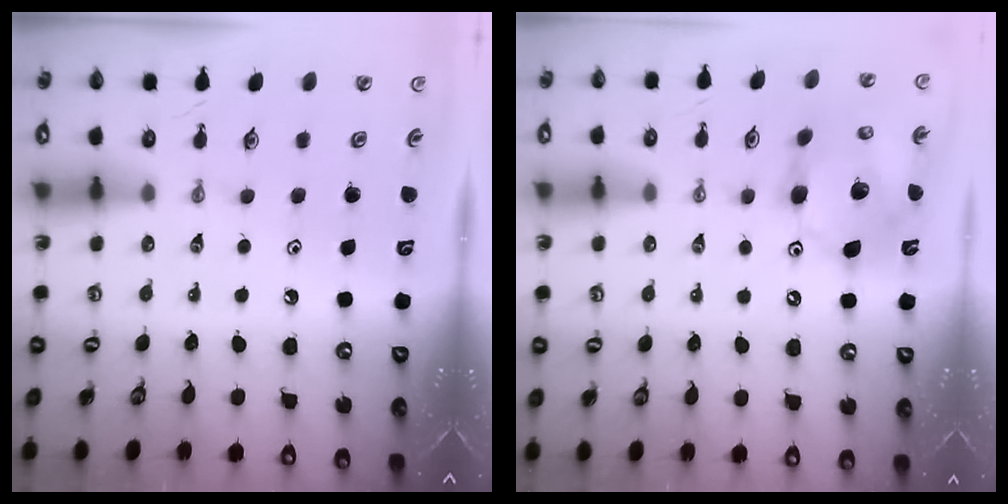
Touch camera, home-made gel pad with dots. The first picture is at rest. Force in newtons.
{"total": 13.5, "press": 13.3, "slide": 2.4}